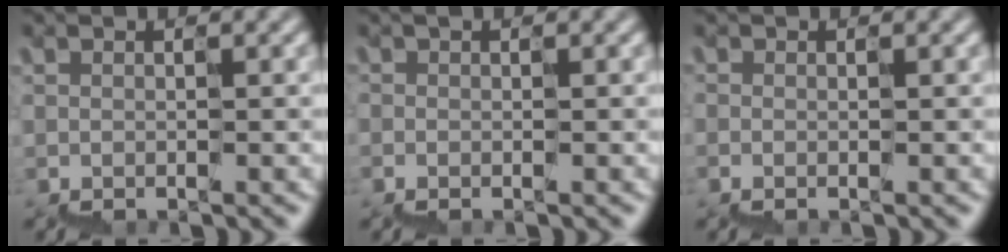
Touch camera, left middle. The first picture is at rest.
{"total": 0.0}
{"total": 0.0}